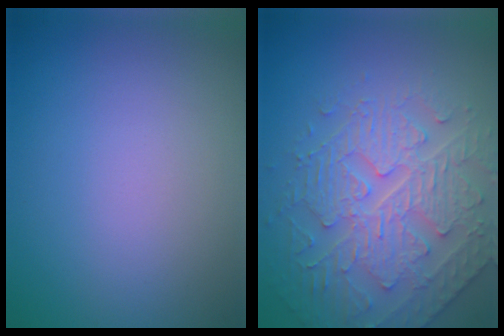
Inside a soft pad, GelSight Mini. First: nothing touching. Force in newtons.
{"total": 4.6, "press": 4.6, "slide": 0.1}